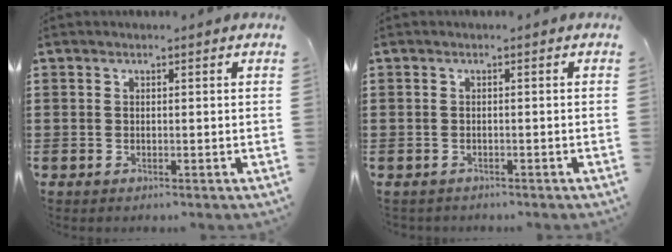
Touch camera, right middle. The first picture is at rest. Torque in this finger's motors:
{"motor_torque": [0.12, 0.09, -0.08, 0.01]}